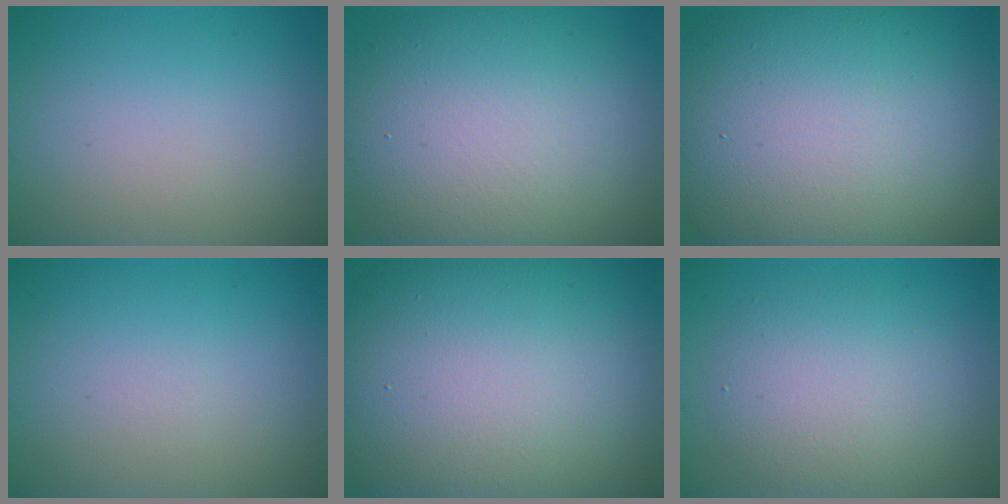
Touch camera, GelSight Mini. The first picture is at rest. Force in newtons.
{"total": 13.0, "press": 13.0, "slide": 0.6}
{"total": 17.5, "press": 17.5, "slide": 0.9}
{"total": 0.0}
{"total": 17.8, "press": 17.7, "slide": 1.1}
{"total": 4.3, "press": 4.3, "slide": 0.2}